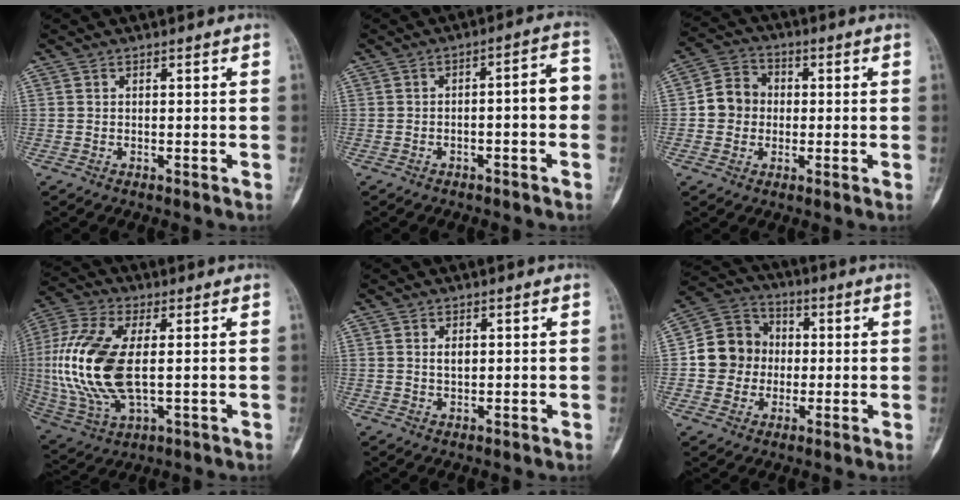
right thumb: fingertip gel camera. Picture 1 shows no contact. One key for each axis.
{"total": 6.1, "fx": -1.4, "fy": 1.9, "fz": 5.7, "tx": -0.068, "ty": 0.037, "tz": -0.021}
{"total": 7.5, "fx": -0.2, "fy": 6.8, "fz": 3.2, "tx": -0.027, "ty": 0.019, "tz": -0.016}
{"total": 19.3, "fx": 0.5, "fy": 9.6, "fz": 16.7, "tx": -0.373, "ty": -0.006, "tz": 0.016}
{"total": 1.9, "fx": 0.5, "fy": 1.2, "fz": 1.4, "tx": -0.014, "ty": -0.003, "tz": 0.009}
{"total": 11.2, "fx": -0.3, "fy": 10.4, "fz": 4.3, "tx": -0.038, "ty": 0.026, "tz": -0.013}